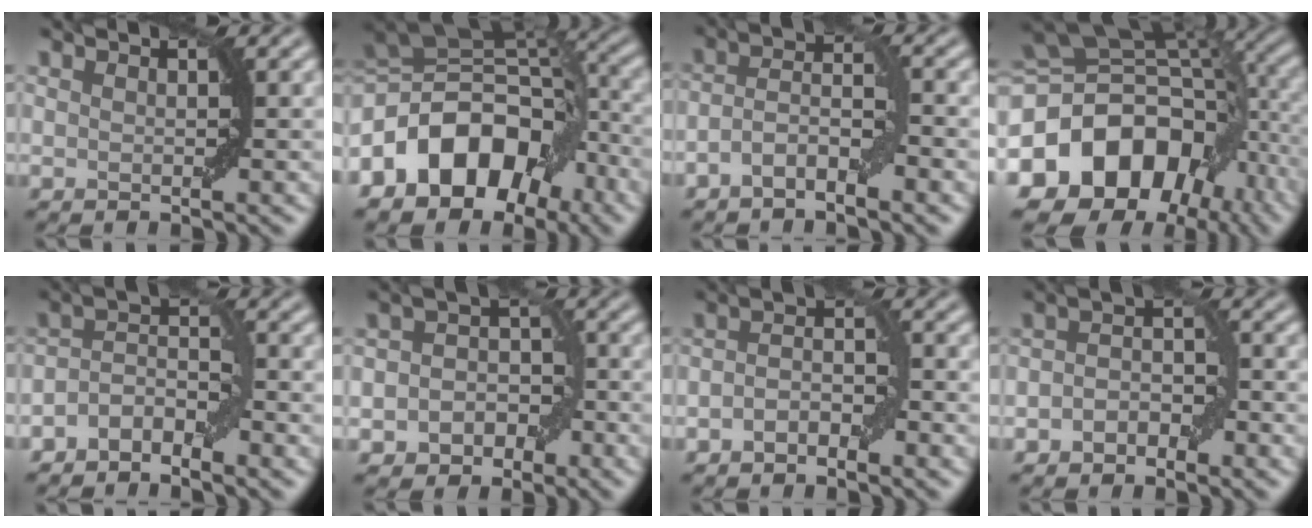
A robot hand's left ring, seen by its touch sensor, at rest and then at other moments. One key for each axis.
{"total": 11.4, "fx": -5.2, "fy": 7.9, "fz": 6.4, "tx": -0.103, "ty": 0.017, "tz": -0.107}
{"total": 3.7, "fx": -1.9, "fy": 1.3, "fz": 2.8, "tx": -0.053, "ty": 0.011, "tz": -0.040}
{"total": 15.8, "fx": -5.4, "fy": 11.7, "fz": 9.1, "tx": -0.181, "ty": -0.019, "tz": -0.086}
{"total": 2.9, "fx": -1.8, "fy": 1.4, "fz": 1.8, "tx": -0.033, "ty": 0.013, "tz": -0.036}
{"total": 4.4, "fx": -1.7, "fy": 3.5, "fz": 2.0, "tx": 0.001, "ty": 0.003, "tz": -0.038}
{"total": 2.8, "fx": -1.1, "fy": 1.4, "fz": 2.2, "tx": -0.040, "ty": 0.005, "tz": -0.022}
{"total": 2.9, "fx": -1.1, "fy": 1.9, "fz": 1.9, "tx": -0.031, "ty": 0.008, "tz": -0.023}